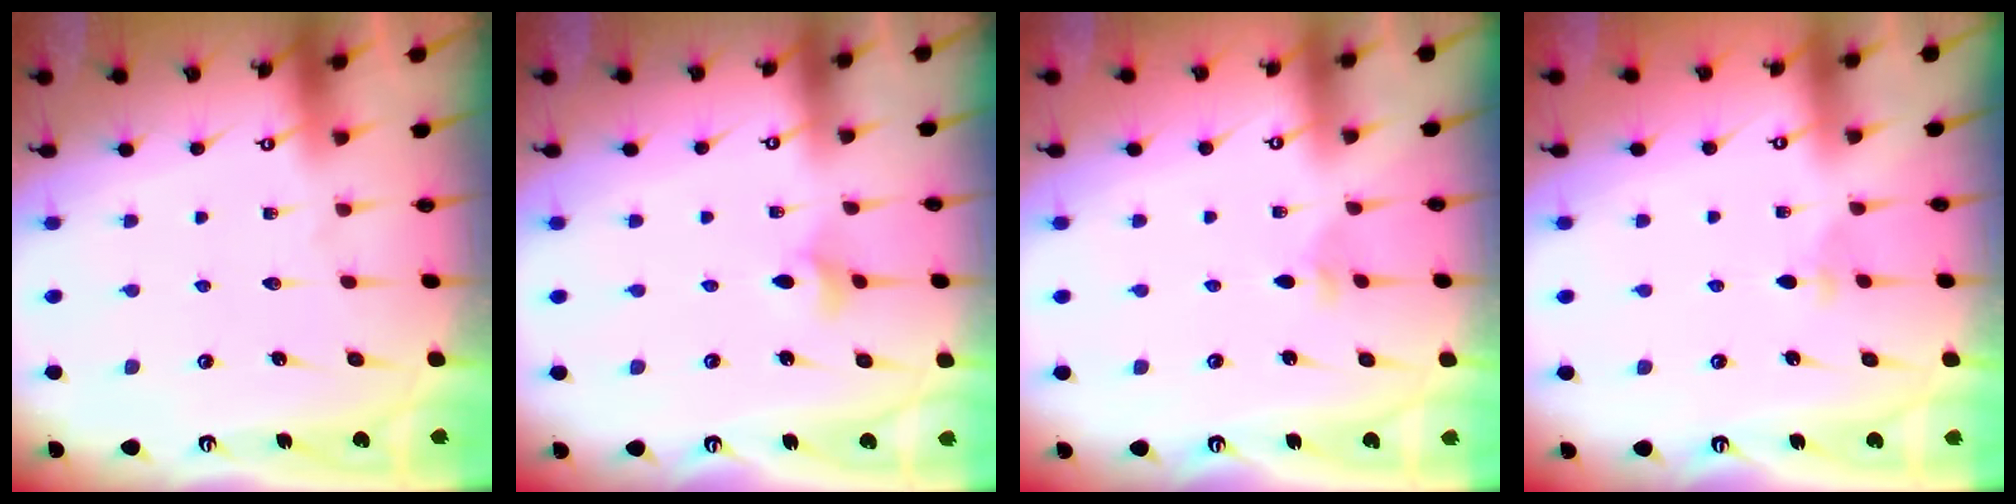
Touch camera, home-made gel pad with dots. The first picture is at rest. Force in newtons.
{"total": 3.4, "press": 3.3, "slide": 0.5}
{"total": 2.0, "press": 2.0, "slide": 0.5}
{"total": 2.7, "press": 2.6, "slide": 0.6}